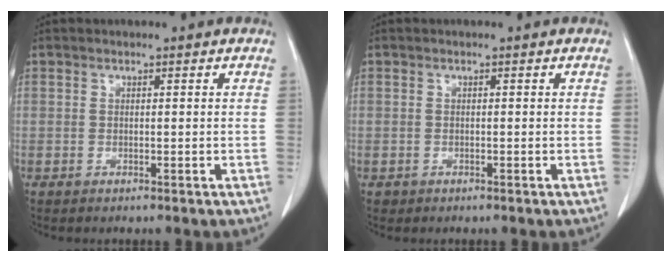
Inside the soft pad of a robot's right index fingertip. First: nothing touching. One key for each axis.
{"total": 0.5, "fx": -0.3, "fy": 0.5, "fz": 0.0, "tx": -0.006, "ty": 0.003, "tz": -0.004}